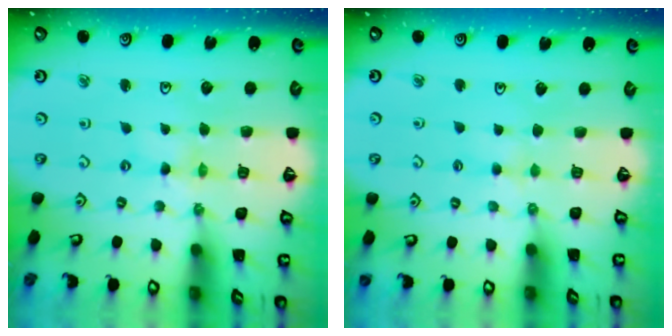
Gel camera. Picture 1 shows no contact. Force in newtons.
{"total": 3.1, "press": 3.1, "slide": 0.6}